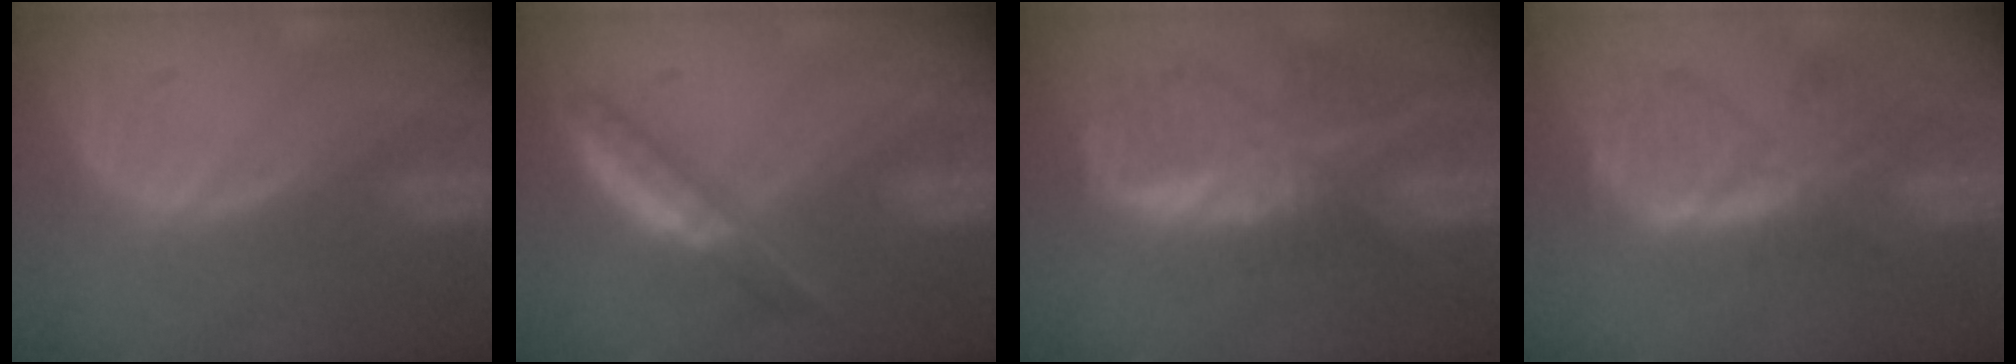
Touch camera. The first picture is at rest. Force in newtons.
{"total": 4.6, "press": 4.6, "slide": 0.1}
{"total": 9.2, "press": 8.0, "slide": 4.5}
{"total": 7.9, "press": 7.0, "slide": 3.7}